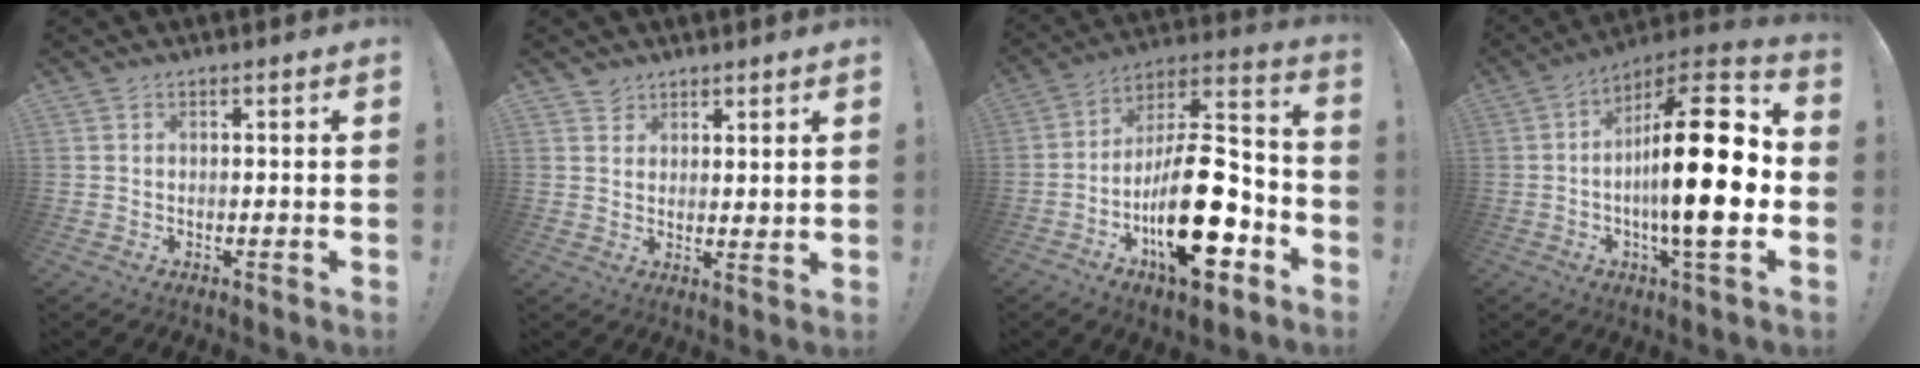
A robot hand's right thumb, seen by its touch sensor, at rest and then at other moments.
{"total": 3.8, "force": [3.3, 1.9, 0.3], "torque": [0.000, -0.024, 0.060]}
{"total": 25.6, "force": [-8.5, 11.0, 21.5], "torque": [-0.366, 0.055, -0.131]}
{"total": 24.2, "force": [-1.7, 6.4, 23.2], "torque": [-0.391, 0.002, -0.037]}